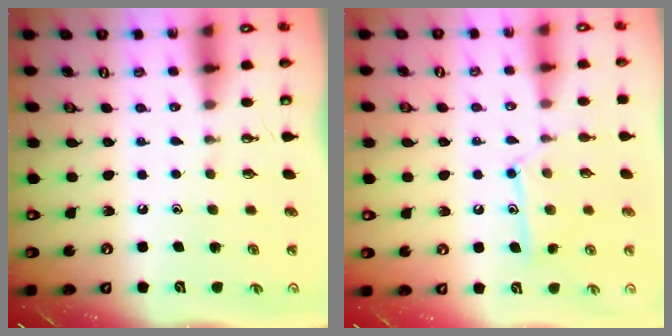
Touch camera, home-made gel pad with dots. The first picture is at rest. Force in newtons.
{"total": 11.2, "press": 11.2, "slide": 0.8}